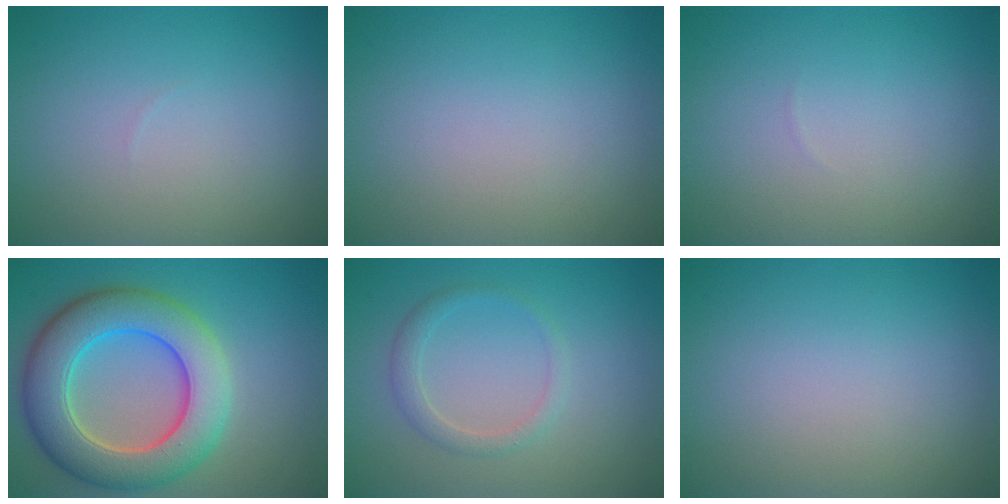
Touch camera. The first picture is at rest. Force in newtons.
{"total": 0.0}
{"total": 0.0}
{"total": 9.2, "press": 9.2, "slide": 0.4}
{"total": 1.7, "press": 1.7, "slide": 0.0}
{"total": 0.0}